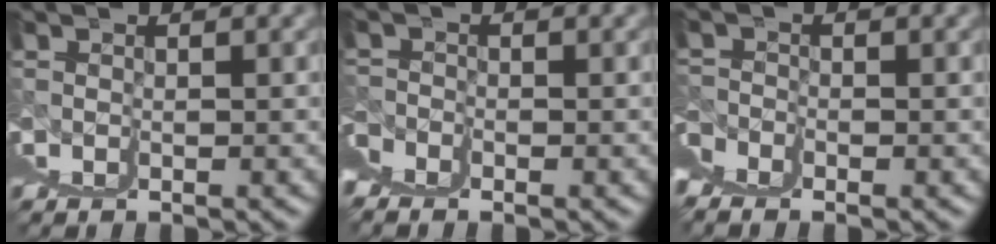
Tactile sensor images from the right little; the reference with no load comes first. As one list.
[{"total": 2.8, "force": [1.4, -2.4, -0.5], "torque": [0.023, 0.014, 0.024]}, {"total": 2.9, "force": [1.7, -2.3, -0.4], "torque": [0.019, 0.014, 0.029]}]